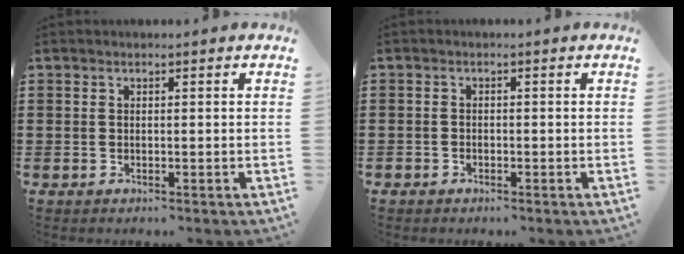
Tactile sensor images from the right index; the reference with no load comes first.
{"total": 0.9, "force": [-0.7, 0.6, 0.2], "torque": [-0.006, 0.000, -0.014]}